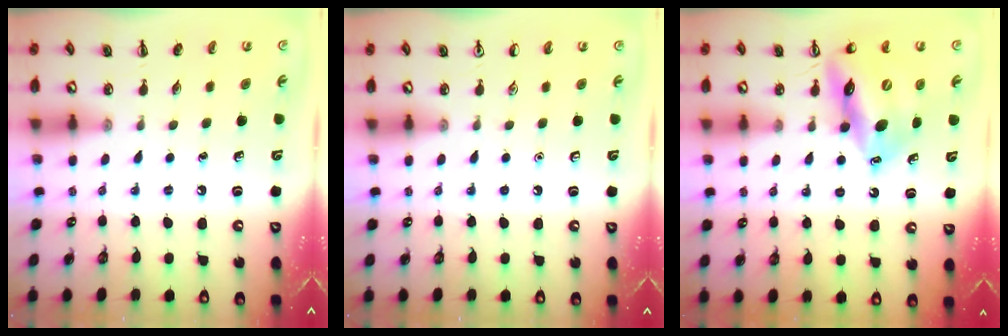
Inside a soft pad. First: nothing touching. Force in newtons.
{"total": 0.0}
{"total": 14.6, "press": 14.2, "slide": 3.6}